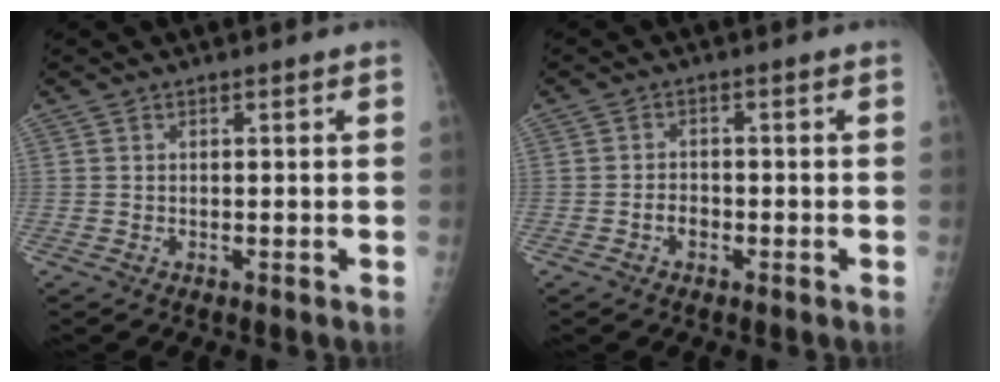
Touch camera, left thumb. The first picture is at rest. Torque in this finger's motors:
{"motor_torque": [-0.02, -0.02, 0.20, 0.16, 0.00]}